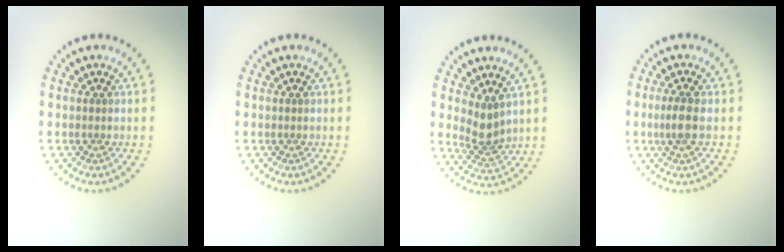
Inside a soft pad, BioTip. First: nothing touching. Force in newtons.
{"total": 0.0}
{"total": 2.4, "press": 1.8, "slide": 1.6}
{"total": 1.9, "press": 1.7, "slide": 0.9}